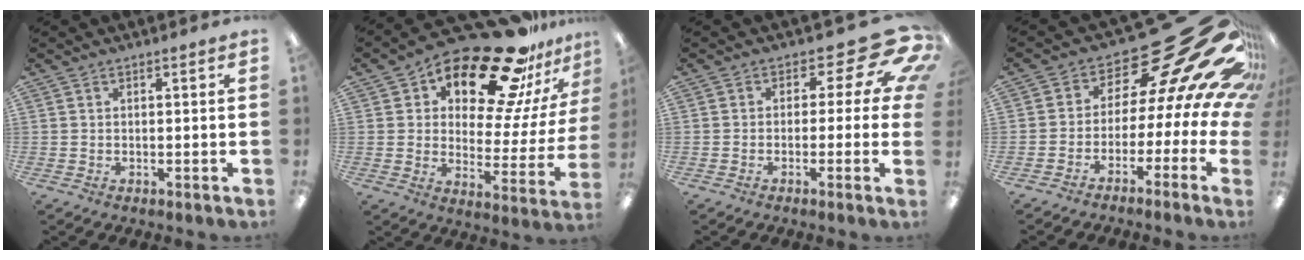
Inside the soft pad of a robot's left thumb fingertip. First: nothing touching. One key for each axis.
{"total": 21.6, "fx": 17.0, "fy": 7.8, "fz": 10.8, "tx": -0.155, "ty": -0.134, "tz": 0.278}
{"total": 12.6, "fx": 4.9, "fy": 6.2, "fz": 9.8, "tx": -0.128, "ty": -0.031, "tz": 0.082}
{"total": 20.6, "fx": 10.7, "fy": 8.3, "fz": 15.6, "tx": -0.180, "ty": -0.107, "tz": 0.194}